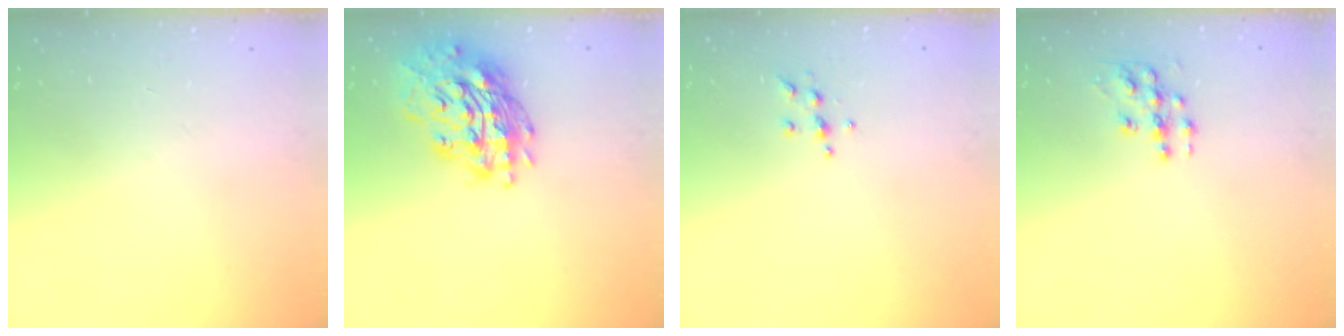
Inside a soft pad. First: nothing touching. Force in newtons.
{"total": 20.0, "press": 19.9, "slide": 2.0}
{"total": 5.6, "press": 5.6, "slide": 0.7}
{"total": 7.8, "press": 7.8, "slide": 0.4}